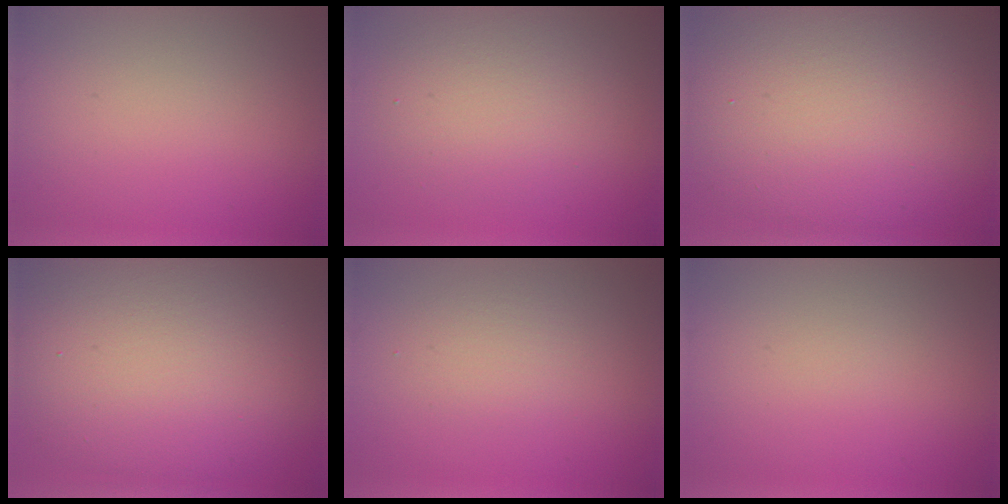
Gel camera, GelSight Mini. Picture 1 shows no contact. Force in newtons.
{"total": 4.3, "press": 4.3, "slide": 0.2}
{"total": 13.4, "press": 13.4, "slide": 0.5}
{"total": 12.8, "press": 12.8, "slide": 0.6}
{"total": 1.7, "press": 1.7, "slide": 0.2}
{"total": 0.0}